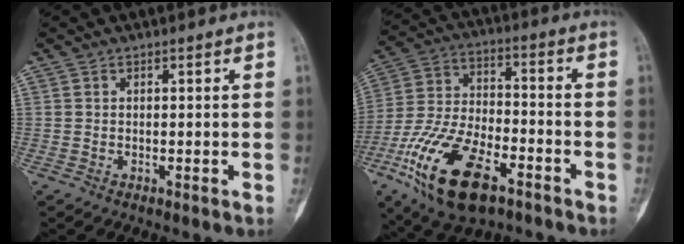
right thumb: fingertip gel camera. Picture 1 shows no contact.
{"total": 20.3, "force": [-10.2, 9.5, 14.7], "torque": [-0.287, 0.035, -0.183]}